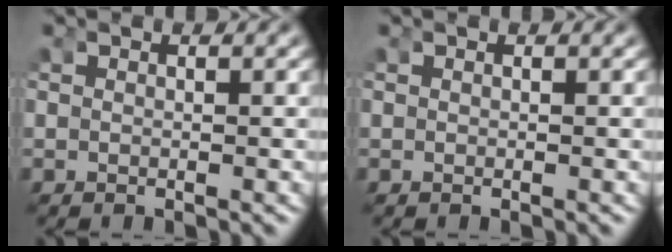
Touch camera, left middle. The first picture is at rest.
{"total": 0.0}